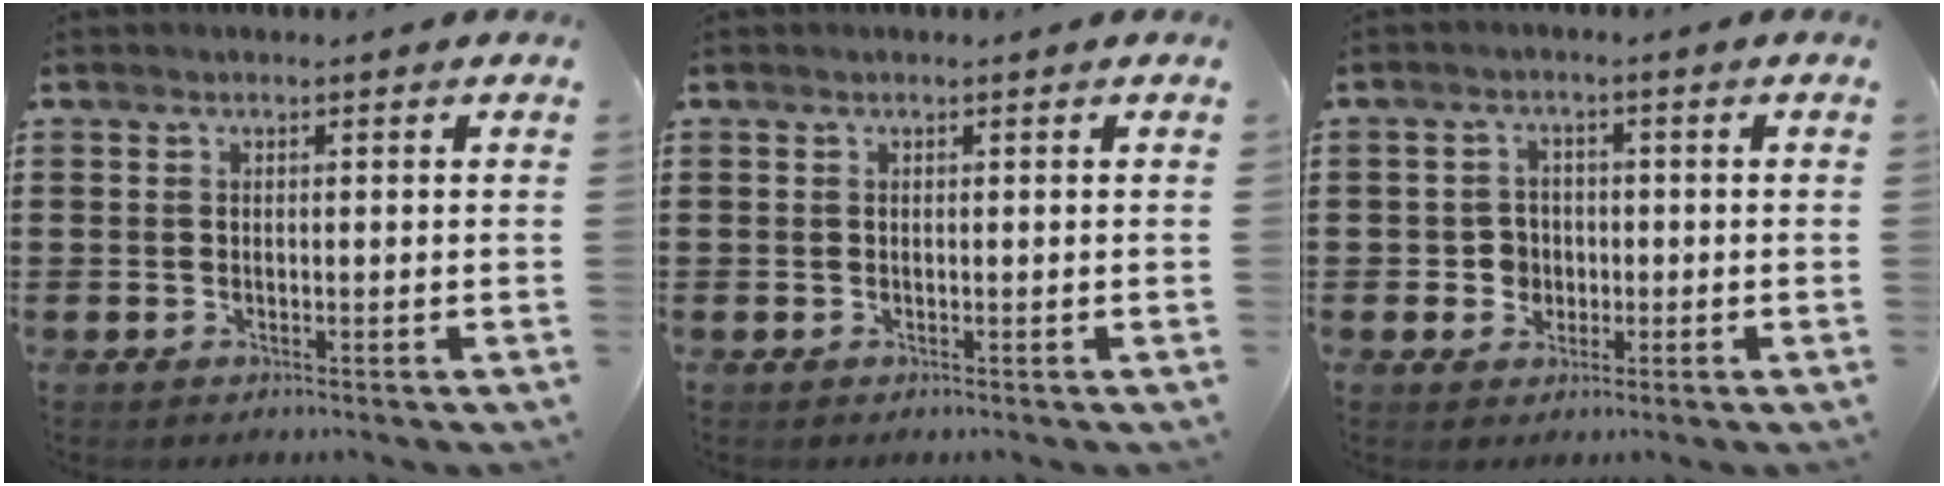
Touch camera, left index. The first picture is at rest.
{"total": 0.0}
{"total": 3.3, "force": [-0.6, 3.0, 1.2], "torque": [-0.034, 0.004, -0.015]}